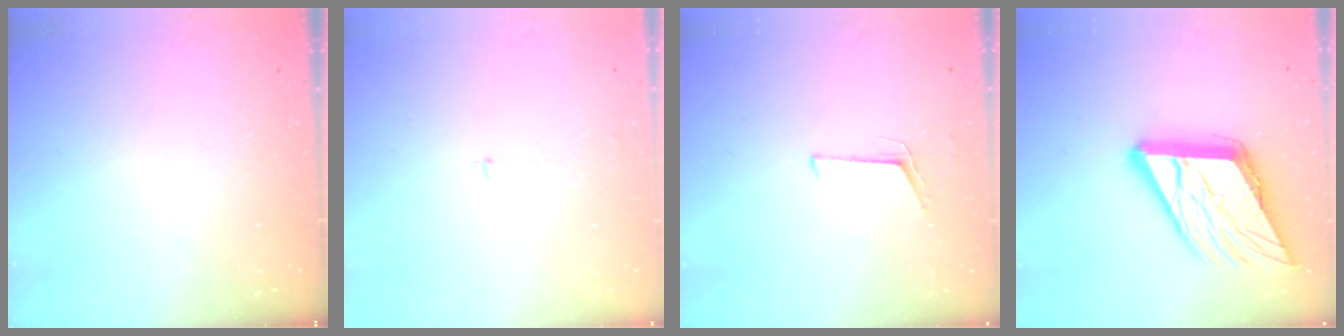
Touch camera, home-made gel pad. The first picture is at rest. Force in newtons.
{"total": 2.5, "press": 2.5, "slide": 0.2}
{"total": 4.2, "press": 3.5, "slide": 2.3}
{"total": 20.5, "press": 20.2, "slide": 3.3}